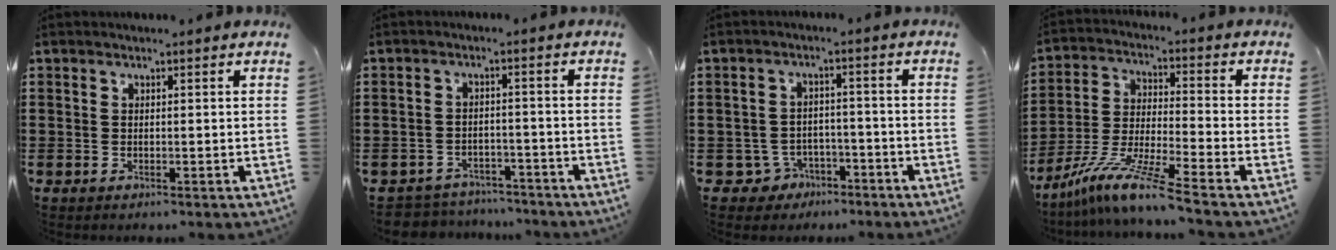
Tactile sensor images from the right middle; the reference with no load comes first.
{"total": 3.6, "force": [-3.6, 0.5, -0.4], "torque": [-0.003, -0.001, -0.078]}
{"total": 3.9, "force": [-3.2, 2.2, 0.7], "torque": [-0.037, 0.002, -0.068]}
{"total": 10.1, "force": [-8.3, -0.4, 5.7], "torque": [-0.126, -0.009, -0.168]}